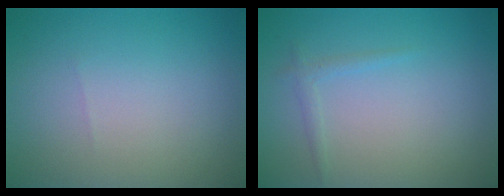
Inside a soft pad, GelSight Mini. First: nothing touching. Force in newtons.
{"total": 0.9, "press": 0.9, "slide": 0.1}